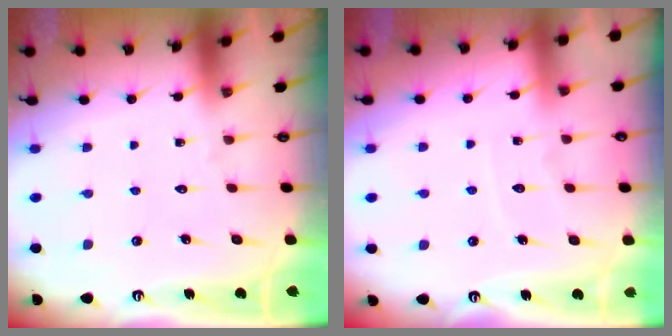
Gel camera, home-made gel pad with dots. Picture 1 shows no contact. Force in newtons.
{"total": 4.5, "press": 4.5, "slide": 0.5}